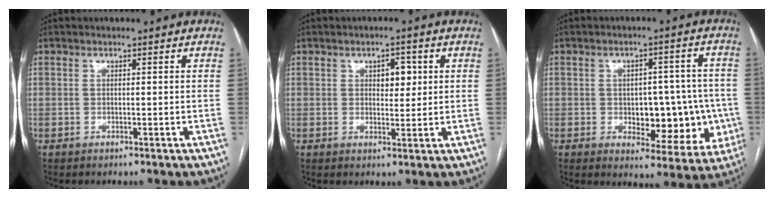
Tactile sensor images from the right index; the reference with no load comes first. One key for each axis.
{"total": 3.5, "fx": 1.1, "fy": 1.9, "fz": 2.7, "tx": -0.036, "ty": 0.006, "tz": 0.017}
{"total": 11.7, "fx": -2.1, "fy": 6.2, "fz": 9.7, "tx": -0.102, "ty": 0.023, "tz": -0.011}